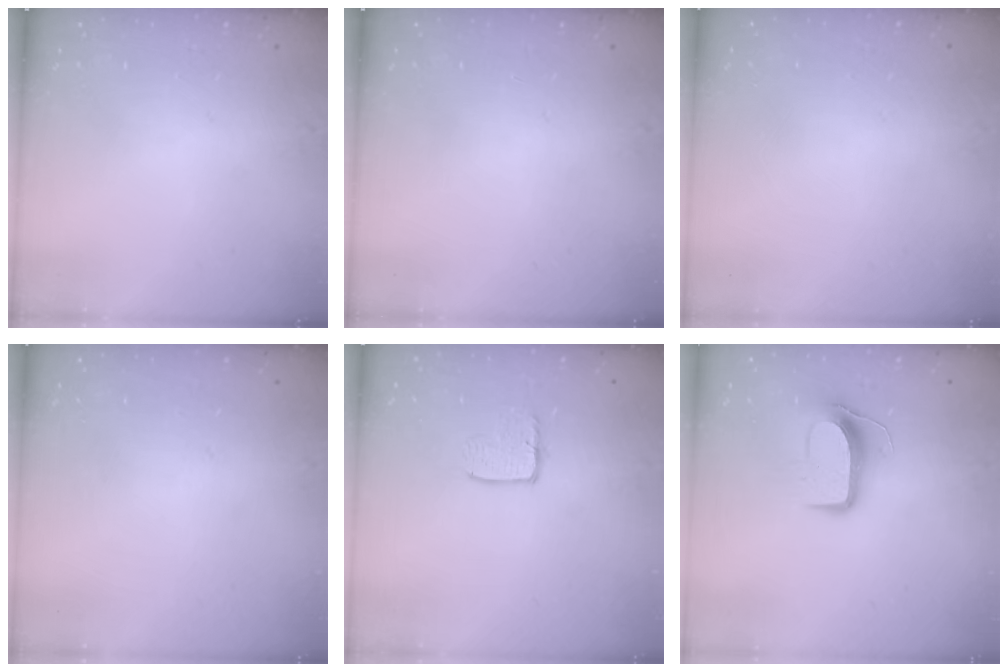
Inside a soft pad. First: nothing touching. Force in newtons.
{"total": 0.0}
{"total": 0.0}
{"total": 0.0}
{"total": 3.7, "press": 3.7, "slide": 0.2}
{"total": 9.4, "press": 9.4, "slide": 0.3}